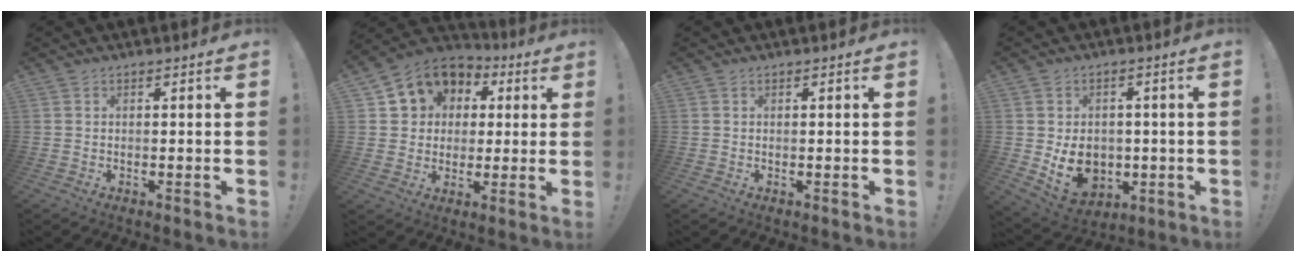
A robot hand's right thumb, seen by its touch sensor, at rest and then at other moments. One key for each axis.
{"total": 10.8, "fx": 4.0, "fy": 9.5, "fz": 3.2, "tx": -0.041, "ty": -0.026, "tz": 0.084}
{"total": 0.0}
{"total": 10.8, "fx": -1.2, "fy": 8.9, "fz": 5.9, "tx": -0.099, "ty": -0.003, "tz": -0.012}